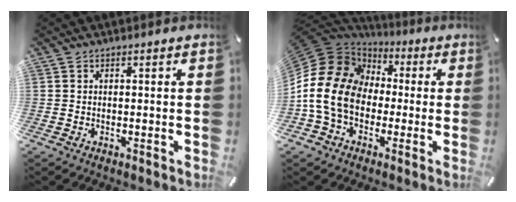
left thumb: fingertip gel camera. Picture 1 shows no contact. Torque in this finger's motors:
{"motor_torque": [0.28, 2.40, 2.77, 0.00, 0.36]}